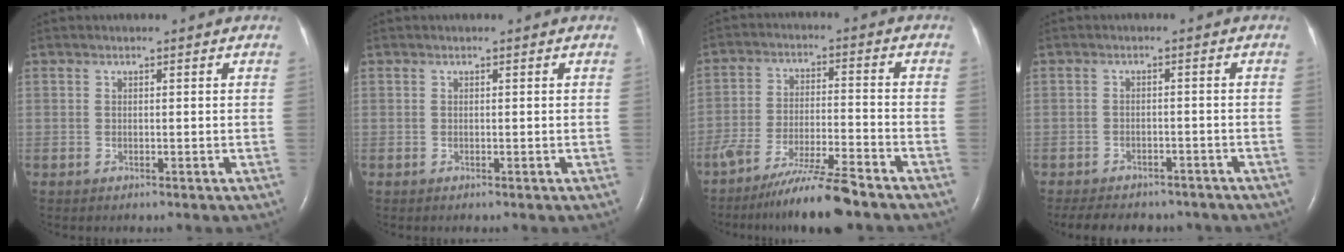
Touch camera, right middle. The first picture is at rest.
{"total": 0.0}
{"total": 10.6, "force": [-8.6, 0.0, 6.3], "torque": [-0.105, -0.023, -0.148]}
{"total": 12.1, "force": [-10.2, 4.8, 4.2], "torque": [-0.086, -0.001, -0.124]}